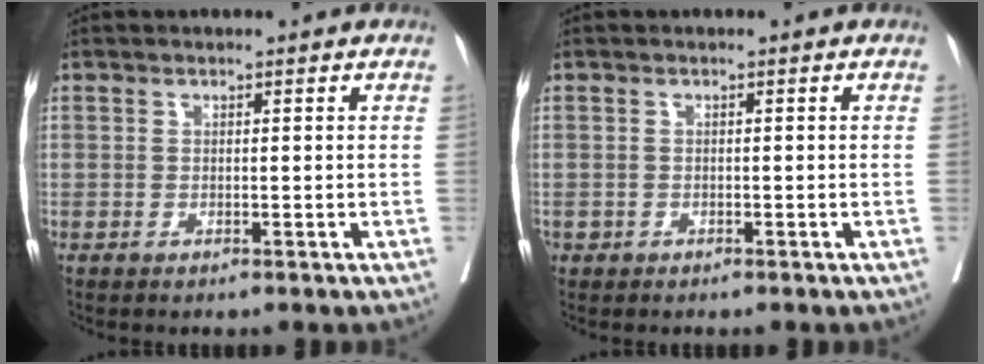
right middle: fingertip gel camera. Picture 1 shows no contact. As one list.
[{"total": 0.6, "force": [-0.3, 0.5, 0.0], "torque": [-0.003, 0.004, -0.004]}]